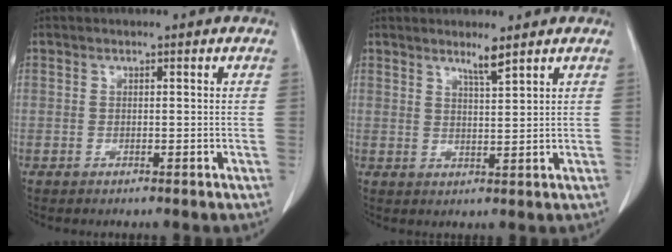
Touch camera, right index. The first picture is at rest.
{"total": 2.7, "force": [2.1, -0.4, 1.6], "torque": [-0.031, -0.008, 0.040]}